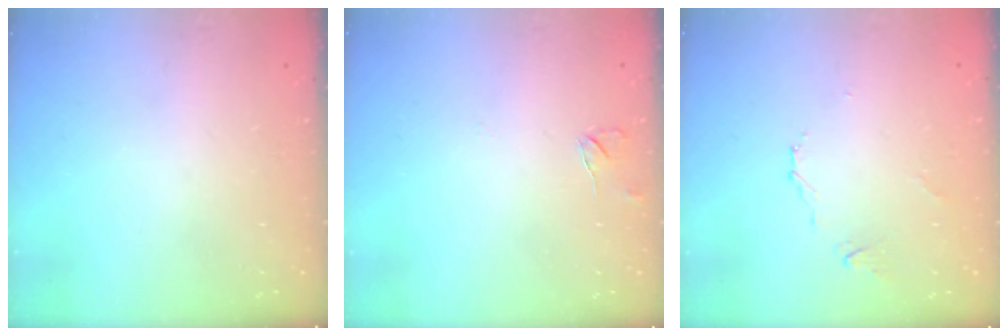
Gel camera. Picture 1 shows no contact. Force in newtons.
{"total": 3.0, "press": 3.0, "slide": 0.4}
{"total": 2.7, "press": 2.6, "slide": 0.5}